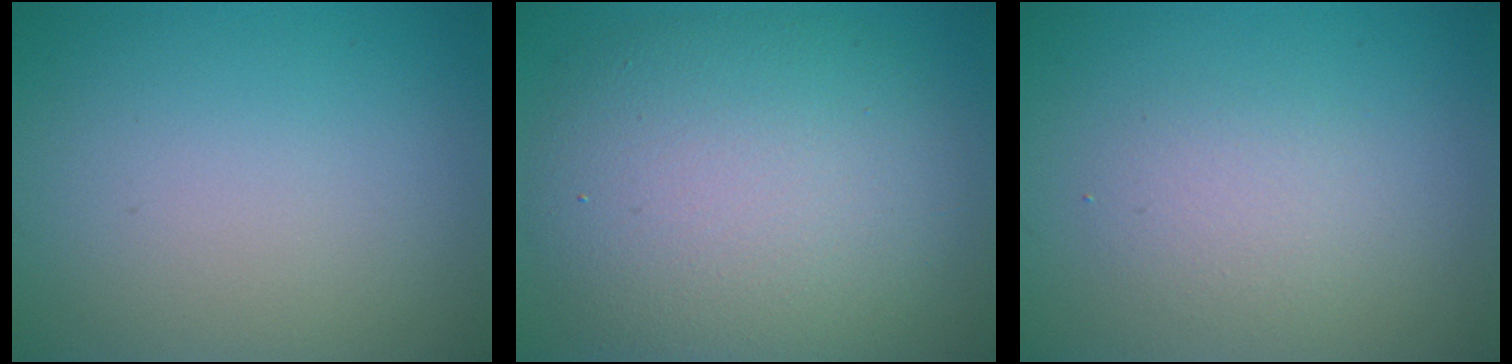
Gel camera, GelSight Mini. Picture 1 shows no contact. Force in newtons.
{"total": 9.9, "press": 9.9, "slide": 0.5}
{"total": 1.9, "press": 1.9, "slide": 0.2}